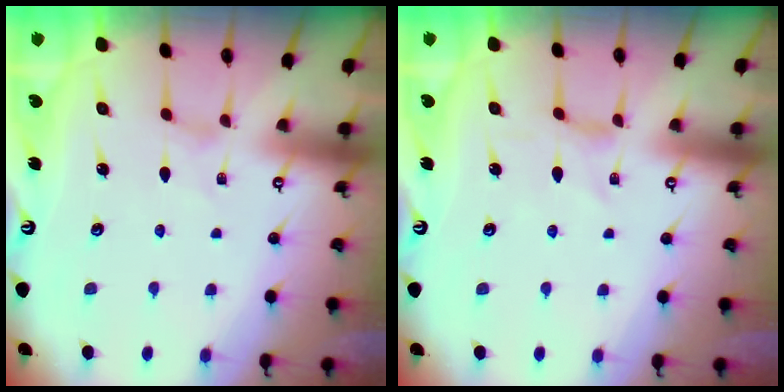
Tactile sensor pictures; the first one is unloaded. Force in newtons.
{"total": 0.0}